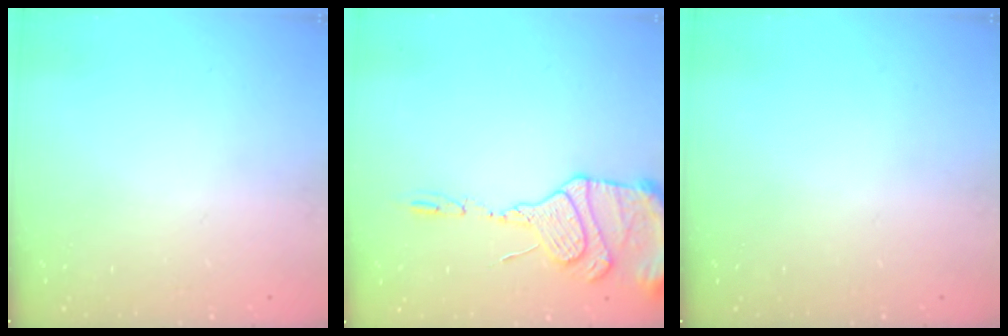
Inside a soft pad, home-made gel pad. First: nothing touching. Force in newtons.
{"total": 14.8, "press": 14.5, "slide": 2.9}
{"total": 0.0}